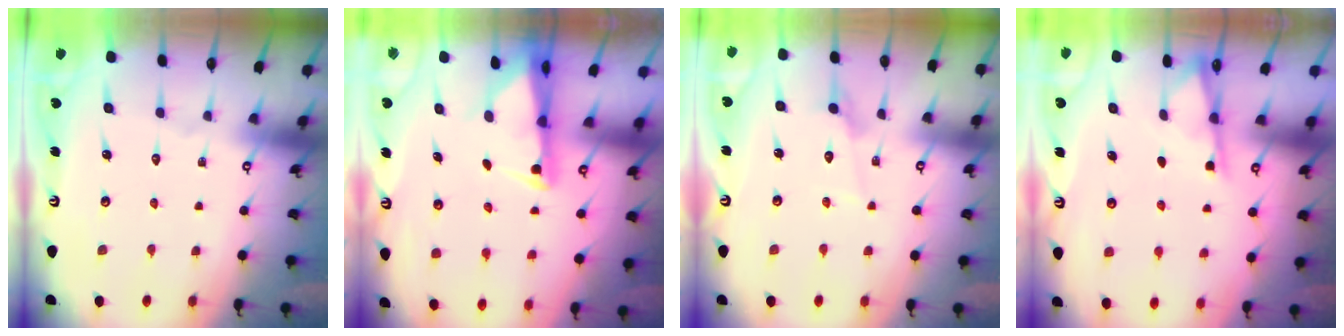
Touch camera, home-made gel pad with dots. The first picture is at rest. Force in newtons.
{"total": 2.5, "press": 2.4, "slide": 0.5}
{"total": 3.3, "press": 3.3, "slide": 0.3}
{"total": 2.5, "press": 2.4, "slide": 0.4}